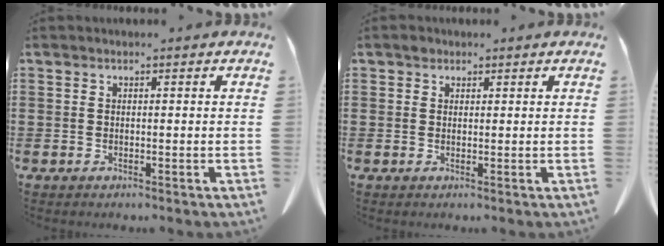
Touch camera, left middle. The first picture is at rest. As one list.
[{"total": 1.2, "force": [0.8, 0.8, 0.2], "torque": [-0.006, 0.004, 0.015]}]